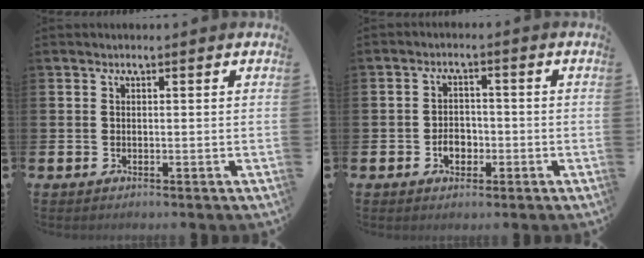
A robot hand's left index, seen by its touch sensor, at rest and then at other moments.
{"total": 3.1, "force": [-1.1, 2.3, 1.8], "torque": [-0.019, -0.005, -0.027]}